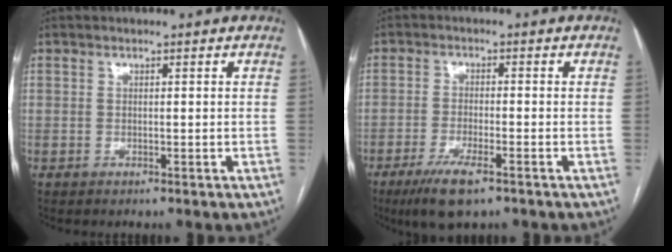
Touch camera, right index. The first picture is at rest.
{"total": 7.1, "force": [-4.5, 1.2, 5.4], "torque": [-0.104, -0.016, -0.076]}